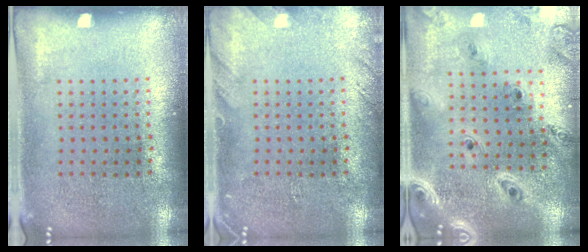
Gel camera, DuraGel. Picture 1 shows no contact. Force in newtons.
{"total": 1.5, "press": 1.5, "slide": 0.2}
{"total": 1.8, "press": 1.7, "slide": 0.4}